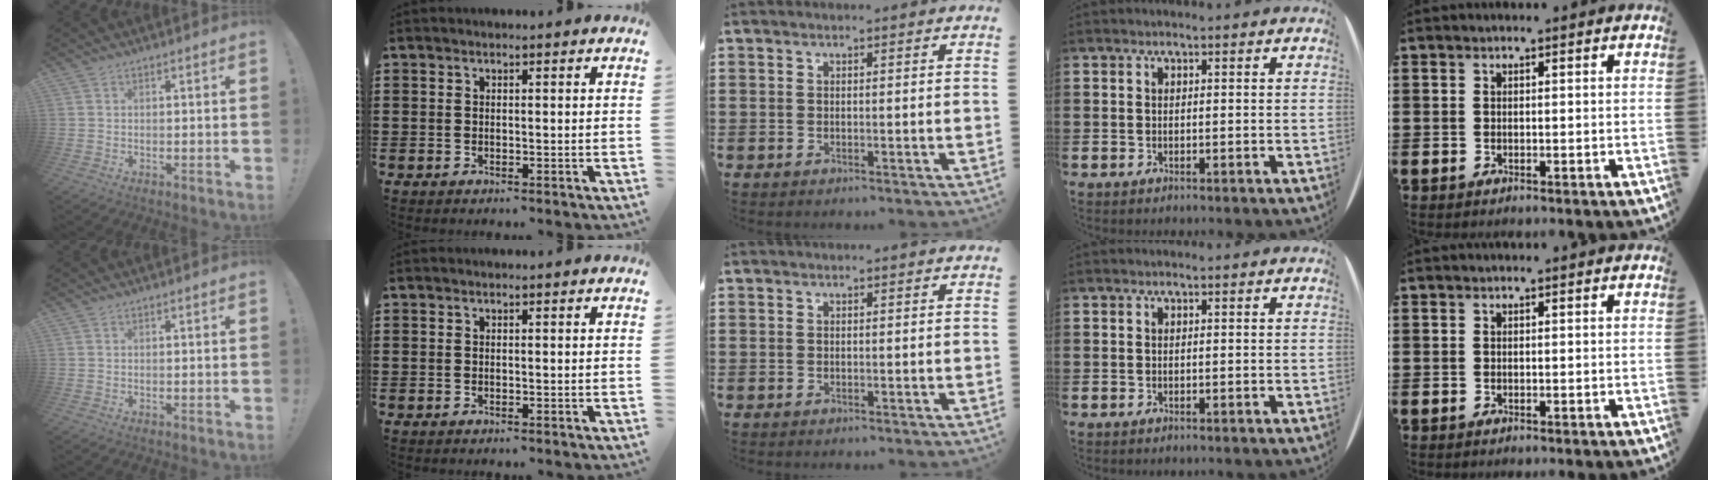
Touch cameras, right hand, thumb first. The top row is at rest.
{}